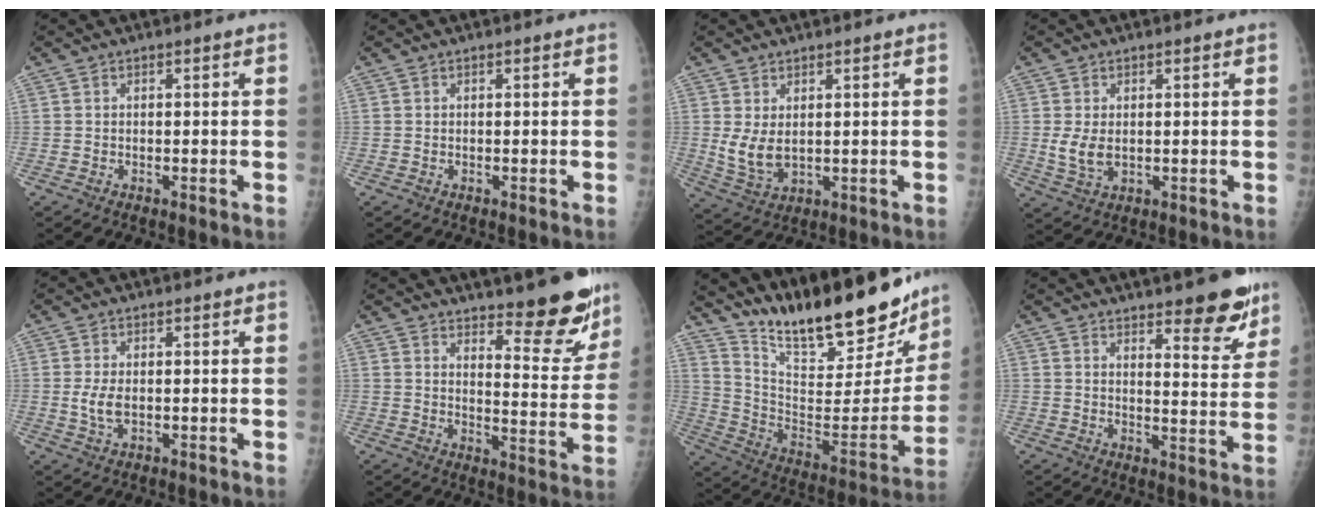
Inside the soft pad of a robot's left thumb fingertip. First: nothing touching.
{"total": 0.0}
{"total": 5.7, "force": [1.1, 3.4, 4.4], "torque": [-0.082, -0.016, 0.034]}
{"total": 4.4, "force": [0.2, 2.8, 3.4], "torque": [-0.068, -0.011, 0.011]}
{"total": 3.5, "force": [-0.1, 1.9, 3.0], "torque": [-0.066, -0.007, -0.001]}
{"total": 12.6, "force": [9.8, 3.4, 7.1], "torque": [-0.053, -0.083, 0.138]}
{"total": 28.0, "force": [22.7, 8.1, 14.2], "torque": [-0.195, -0.109, 0.348]}
{"total": 10.1, "force": [7.1, 2.8, 6.7], "torque": [-0.058, -0.049, 0.099]}